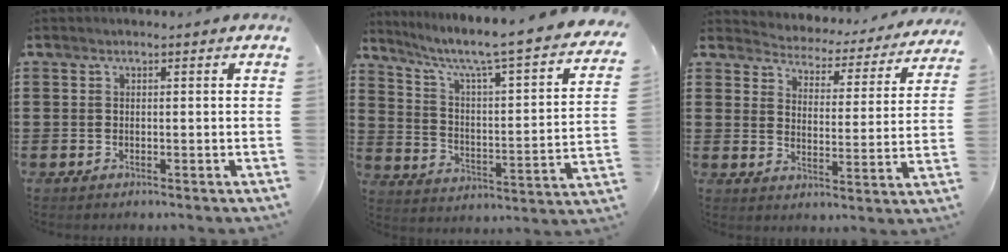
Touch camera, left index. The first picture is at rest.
{"total": 5.4, "force": [4.2, -0.1, 3.5], "torque": [-0.089, -0.049, 0.057]}
{"total": 3.5, "force": [3.5, 0.3, -0.2], "torque": [-0.021, -0.036, 0.052]}